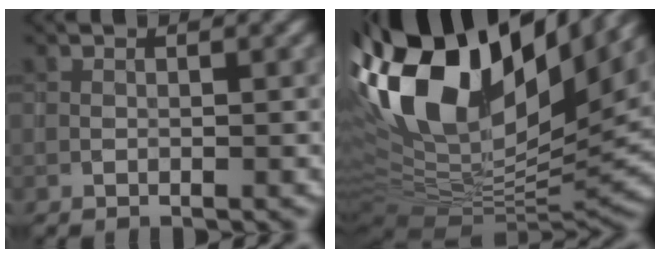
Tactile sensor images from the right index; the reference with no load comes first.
{"total": 17.4, "force": [7.4, 7.9, 13.7], "torque": [-0.267, 0.026, 0.124]}